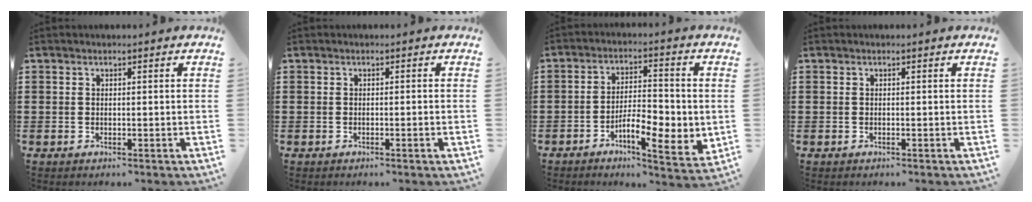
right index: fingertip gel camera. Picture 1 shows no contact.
{"total": 0.7, "force": [-0.3, -0.2, 0.6], "torque": [-0.010, -0.004, -0.006]}
{"total": 7.4, "force": [-2.5, 2.7, 6.5], "torque": [-0.118, -0.002, -0.044]}
{"total": 0.0}